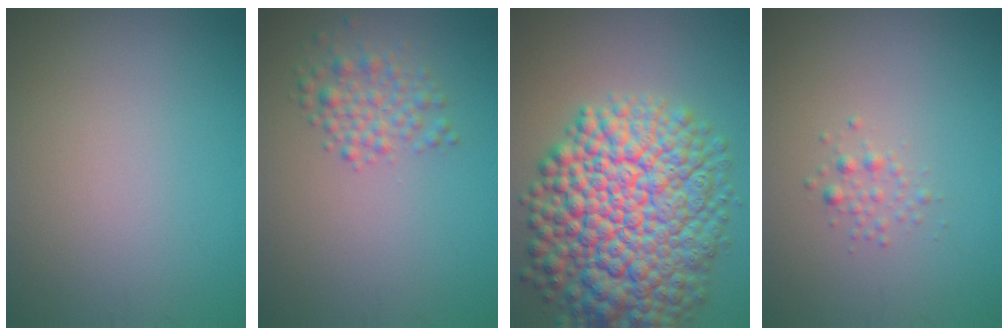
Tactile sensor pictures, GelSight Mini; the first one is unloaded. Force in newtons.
{"total": 2.6, "press": 2.6, "slide": 0.1}
{"total": 14.4, "press": 14.3, "slide": 0.5}
{"total": 1.1, "press": 1.1, "slide": 0.0}